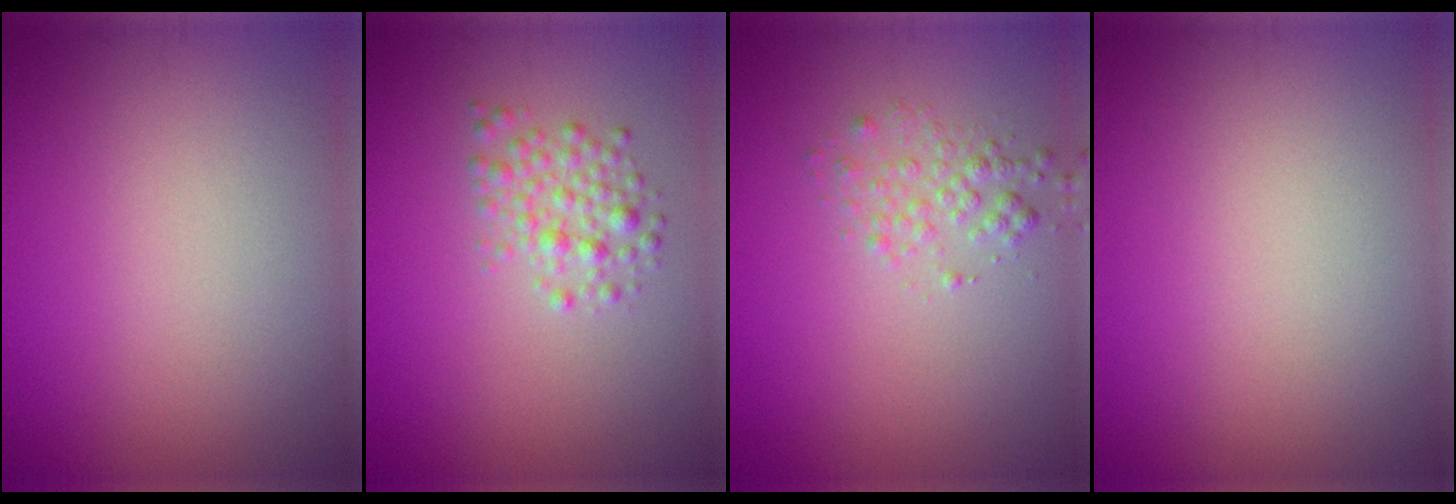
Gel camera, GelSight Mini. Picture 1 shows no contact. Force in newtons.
{"total": 2.3, "press": 2.3, "slide": 0.1}
{"total": 1.7, "press": 1.7, "slide": 0.1}
{"total": 0.0}